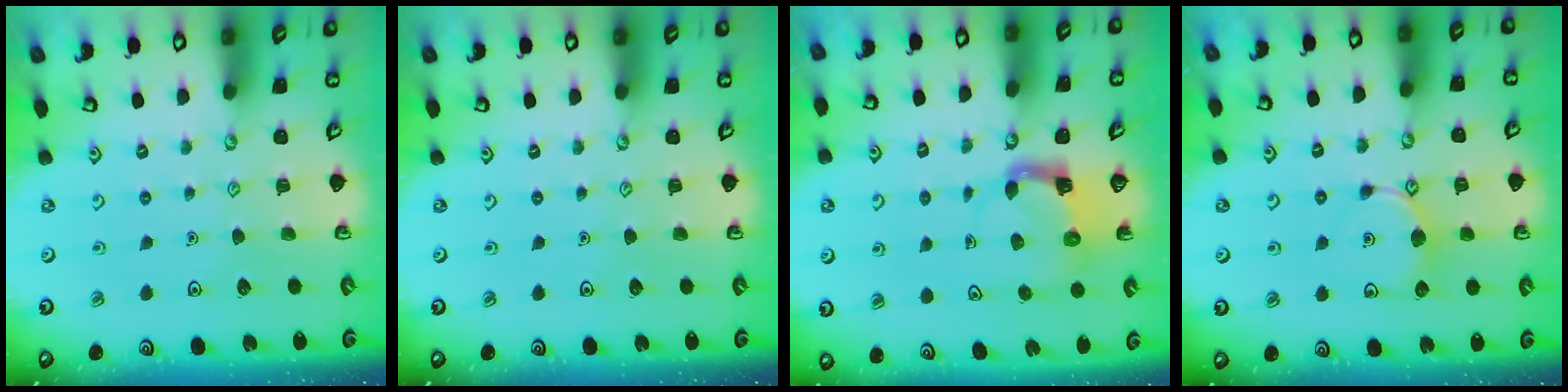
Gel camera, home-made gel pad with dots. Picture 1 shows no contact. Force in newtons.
{"total": 0.0}
{"total": 3.8, "press": 3.8, "slide": 0.7}
{"total": 7.0, "press": 6.9, "slide": 0.8}